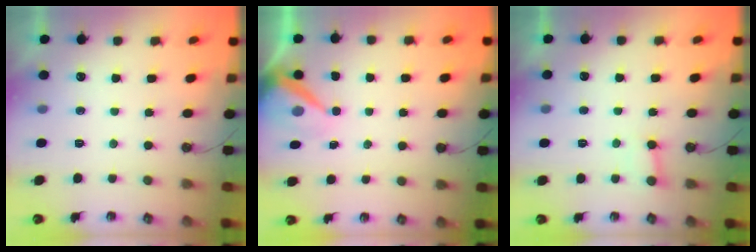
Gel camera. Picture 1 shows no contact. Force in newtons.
{"total": 8.4, "press": 8.4, "slide": 0.8}
{"total": 5.0, "press": 4.9, "slide": 0.8}